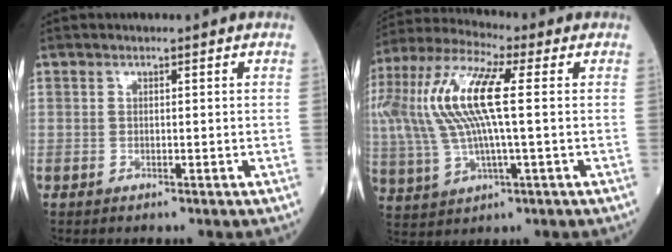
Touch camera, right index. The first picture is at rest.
{"total": 19.0, "force": [2.9, 5.0, 18.1], "torque": [-0.421, 0.023, 0.052]}